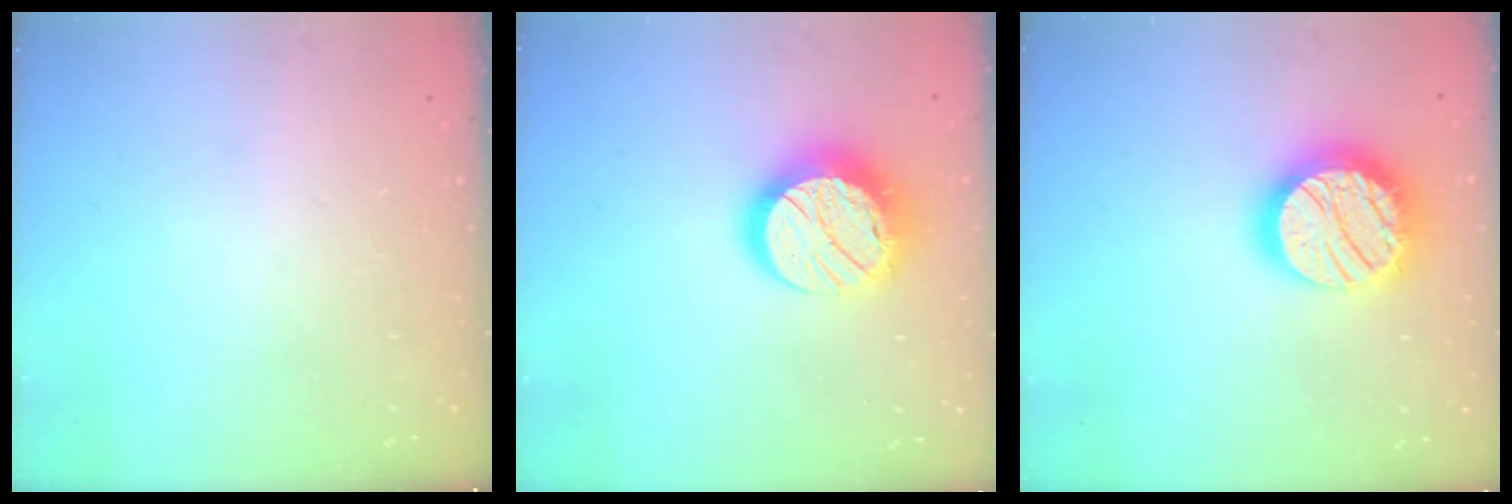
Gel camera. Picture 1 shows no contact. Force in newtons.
{"total": 15.7, "press": 15.7, "slide": 0.9}
{"total": 24.0, "press": 24.0, "slide": 1.6}